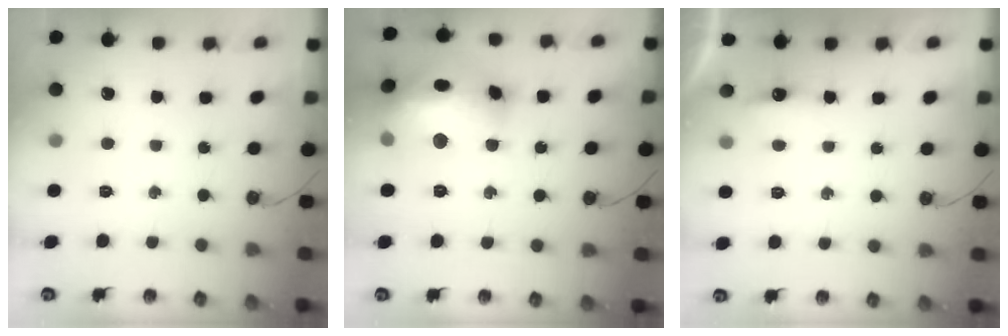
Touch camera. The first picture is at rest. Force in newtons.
{"total": 21.8, "press": 21.7, "slide": 2.2}
{"total": 3.9, "press": 3.8, "slide": 0.7}